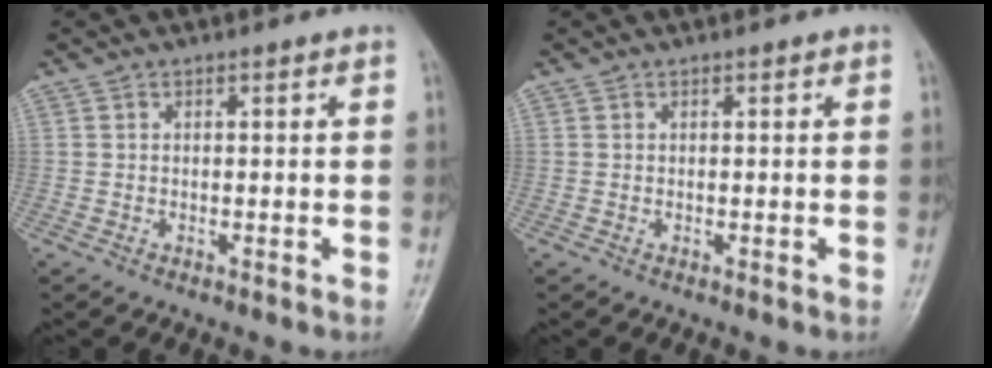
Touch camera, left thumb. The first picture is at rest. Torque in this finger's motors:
{"motor_torque": [-0.02, 0.02, -0.01, 0.00, 0.00]}